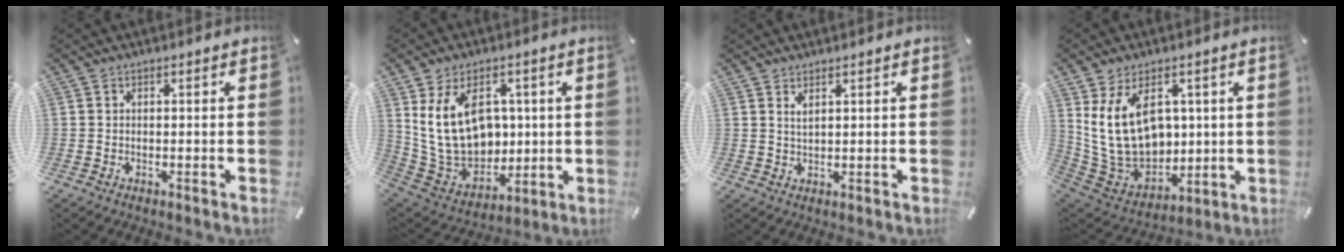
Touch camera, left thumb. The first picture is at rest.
{"total": 16.6, "force": [3.8, 12.6, 10.2], "torque": [-0.200, -0.011, 0.078]}
{"total": 1.9, "force": [1.3, 0.5, 1.3], "torque": [-0.027, 0.000, 0.023]}
{"total": 15.6, "force": [4.0, 11.4, 9.9], "torque": [-0.208, -0.022, 0.082]}